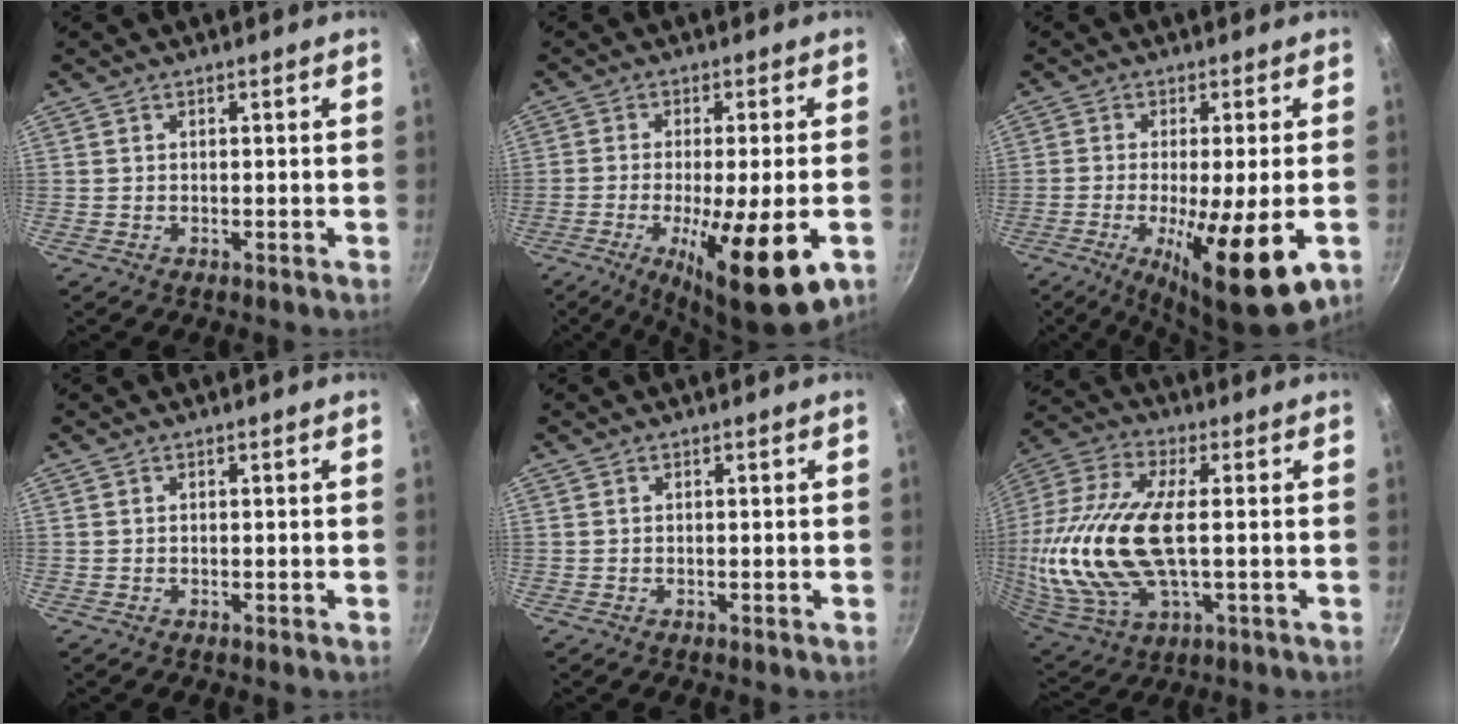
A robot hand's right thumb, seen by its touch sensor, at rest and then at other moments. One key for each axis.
{"total": 15.8, "fx": -5.5, "fy": 3.3, "fz": 14.5, "tx": -0.229, "ty": -0.007, "tz": -0.083}
{"total": 14.9, "fx": -4.8, "fy": 2.9, "fz": 13.9, "tx": -0.225, "ty": -0.012, "tz": -0.072}
{"total": 0.0}
{"total": 0.0}
{"total": 23.6, "fx": -0.1, "fy": 11.2, "fz": 20.7, "tx": -0.457, "ty": 0.001, "tz": -0.004}